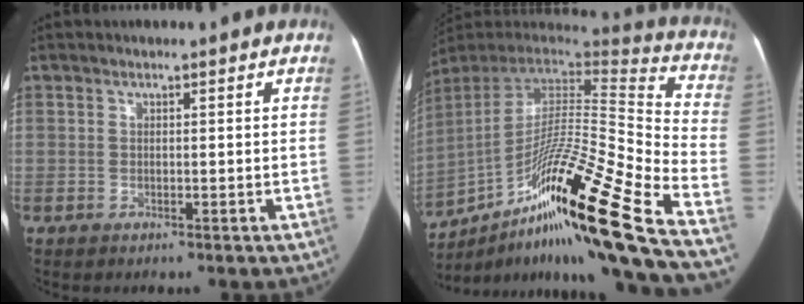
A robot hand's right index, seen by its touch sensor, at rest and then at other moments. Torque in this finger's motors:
{"motor_torque": [1.09, -1.04, 0.58, 0.21]}